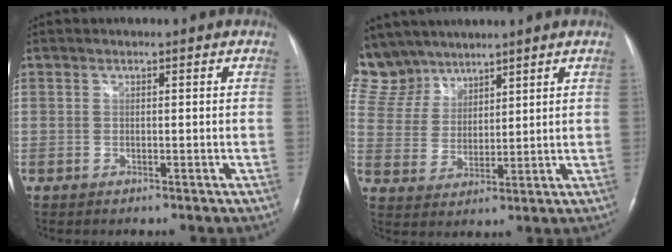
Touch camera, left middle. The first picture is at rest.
{"total": 10.7, "force": [9.3, 5.2, 0.9], "torque": [-0.035, 0.017, 0.201]}